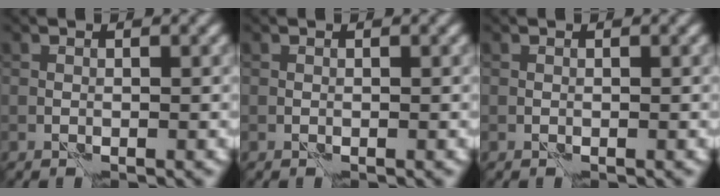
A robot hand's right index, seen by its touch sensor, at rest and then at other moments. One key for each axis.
{"total": 0.0}
{"total": 0.0}